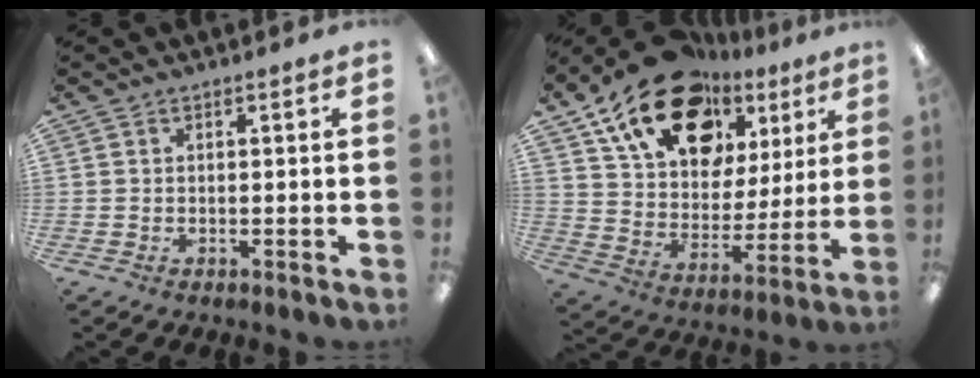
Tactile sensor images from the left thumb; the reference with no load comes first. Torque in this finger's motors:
{"motor_torque": [1.05, 2.29, 1.35, -1.42, 0.18]}